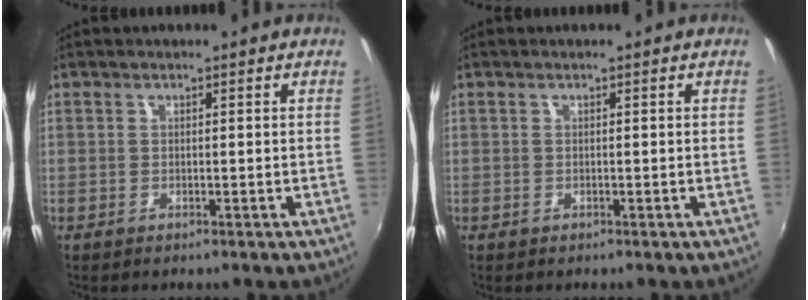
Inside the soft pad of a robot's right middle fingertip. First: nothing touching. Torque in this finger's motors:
{"motor_torque": [0.44, -0.55, 0.02, 0.03]}